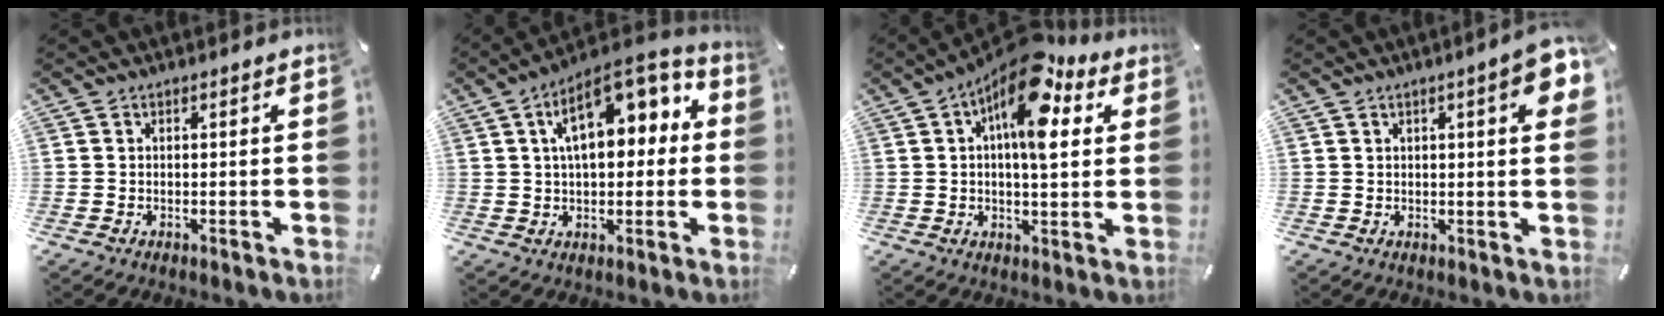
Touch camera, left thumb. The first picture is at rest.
{"total": 14.8, "force": [5.0, 8.1, 11.4], "torque": [-0.165, -0.012, 0.083]}
{"total": 14.1, "force": [6.0, 5.5, 11.5], "torque": [-0.182, -0.034, 0.096]}
{"total": 6.5, "force": [2.3, 1.5, 5.8], "torque": [-0.086, 0.001, 0.036]}